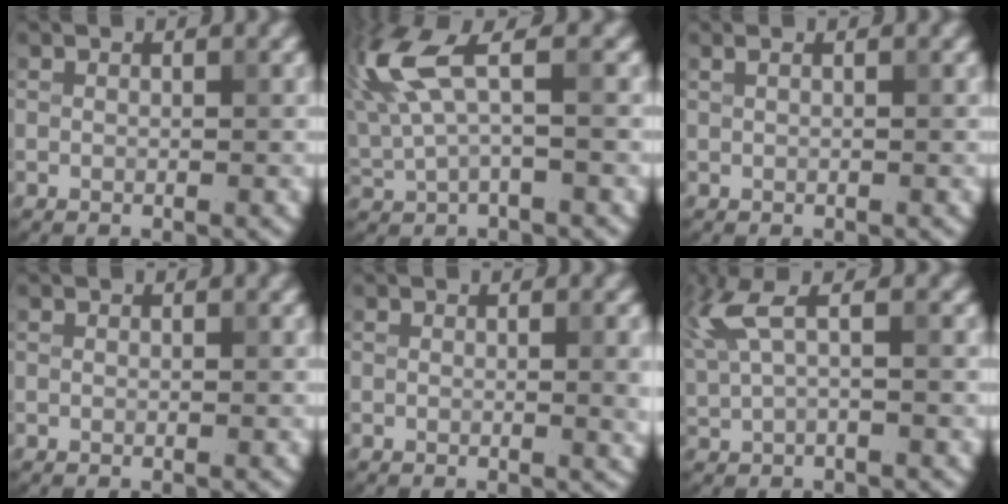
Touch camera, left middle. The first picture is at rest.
{"total": 6.1, "force": [2.3, 1.8, 5.4], "torque": [-0.132, 0.008, 0.043]}
{"total": 0.9, "force": [0.4, 0.3, 0.7], "torque": [-0.016, 0.002, 0.002]}
{"total": 0.0}
{"total": 2.0, "force": [0.1, 0.5, 2.0], "torque": [-0.021, -0.002, -0.002]}
{"total": 3.9, "force": [1.5, 1.0, 3.4], "torque": [-0.082, 0.010, 0.030]}